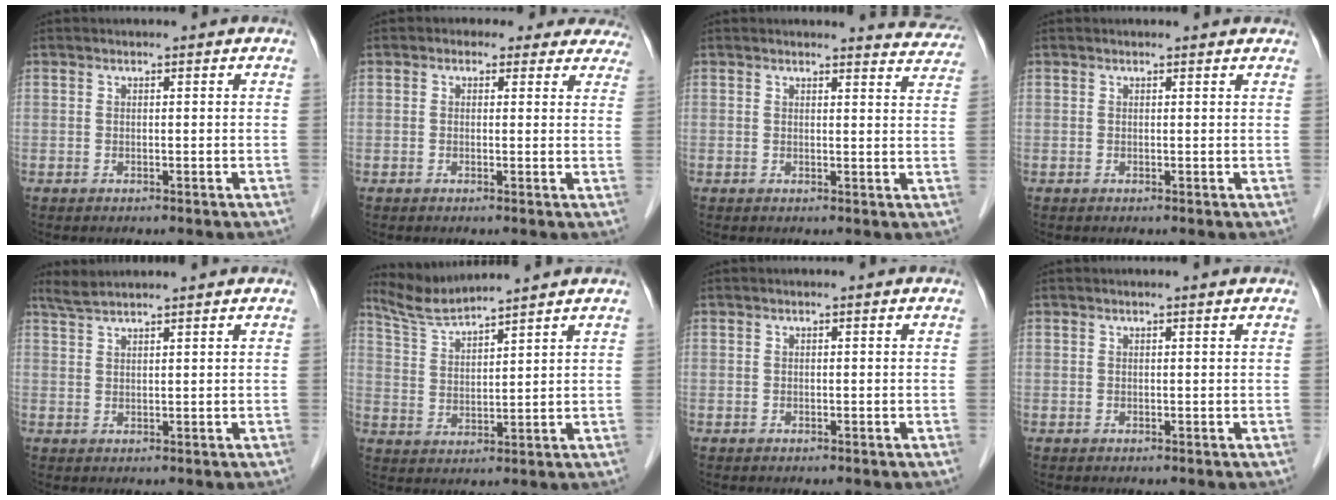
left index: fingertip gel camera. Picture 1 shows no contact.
{"total": 7.4, "force": [6.1, 3.9, 1.2], "torque": [0.016, 0.011, 0.048]}
{"total": 5.3, "force": [5.3, 0.5, -0.2], "torque": [0.010, -0.030, 0.035]}
{"total": 1.8, "force": [1.7, 0.5, 0.3], "torque": [-0.011, 0.007, 0.011]}
{"total": 4.0, "force": [3.7, -0.4, 1.5], "torque": [-0.024, 0.032, 0.071]}
{"total": 6.8, "force": [6.5, -1.2, 1.5], "torque": [-0.044, 0.011, 0.134]}
{"total": 0.0}
{"total": 0.9, "force": [0.8, -0.1, 0.3], "torque": [-0.014, 0.005, 0.012]}